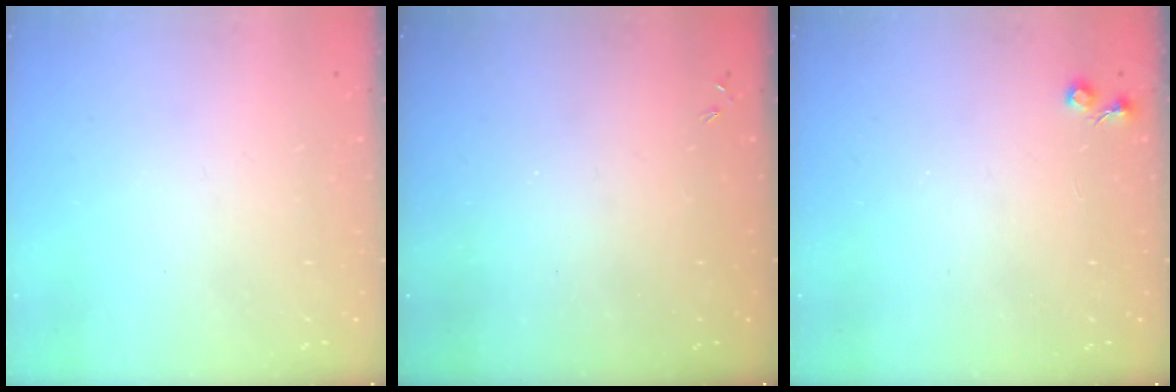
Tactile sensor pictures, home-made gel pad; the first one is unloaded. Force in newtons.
{"total": 0.0}
{"total": 4.6, "press": 4.5, "slide": 0.6}